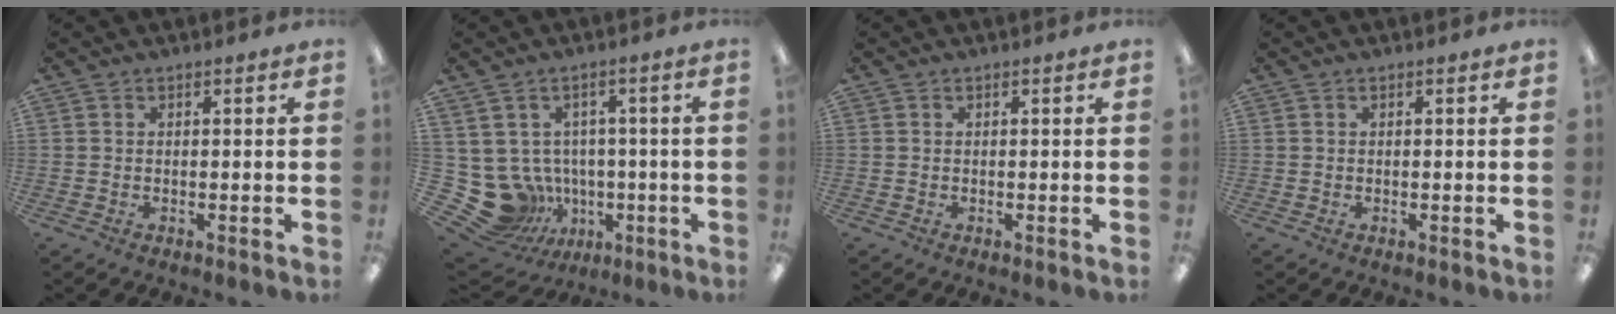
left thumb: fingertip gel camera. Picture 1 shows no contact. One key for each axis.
{"total": 11.5, "fx": -1.9, "fy": 10.7, "fz": 3.7, "tx": -0.118, "ty": -0.010, "tz": -0.017}
{"total": 0.0}
{"total": 0.0}